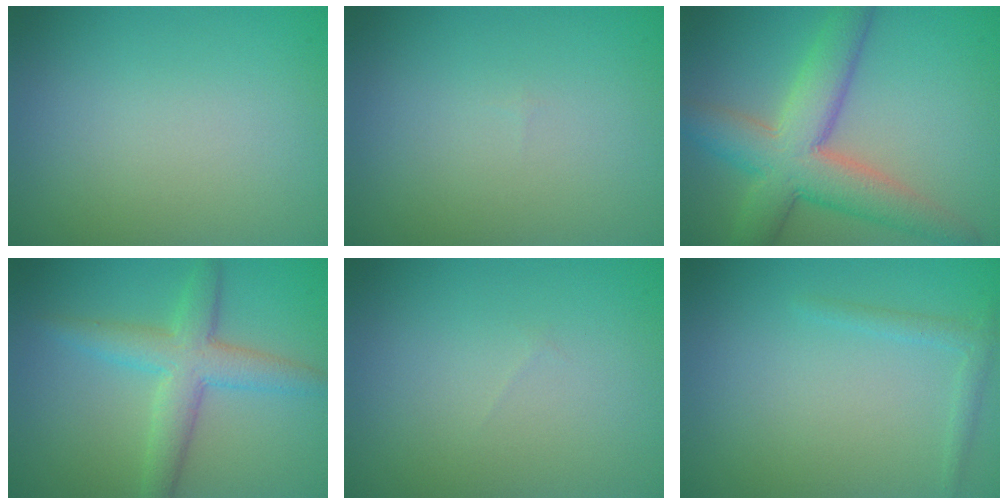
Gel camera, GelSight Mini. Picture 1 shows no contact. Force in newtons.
{"total": 0.0}
{"total": 7.8, "press": 7.8, "slide": 0.3}
{"total": 4.7, "press": 4.7, "slide": 0.1}
{"total": 0.0}
{"total": 1.2, "press": 1.2, "slide": 0.1}